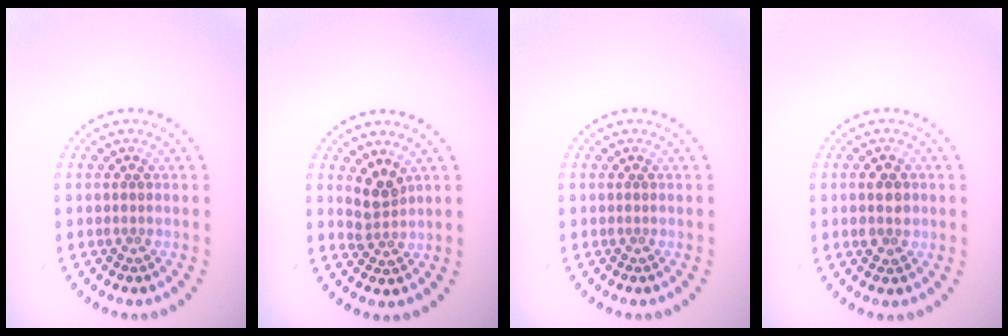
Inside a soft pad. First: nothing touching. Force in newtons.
{"total": 2.3, "press": 1.8, "slide": 1.4}
{"total": 0.0}
{"total": 2.7, "press": 2.7, "slide": 0.1}